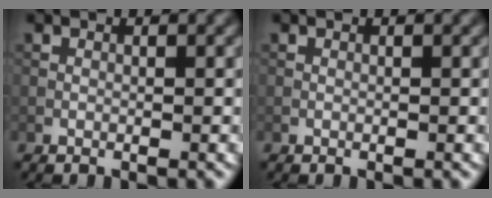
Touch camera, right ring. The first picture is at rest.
{"total": 0.0}